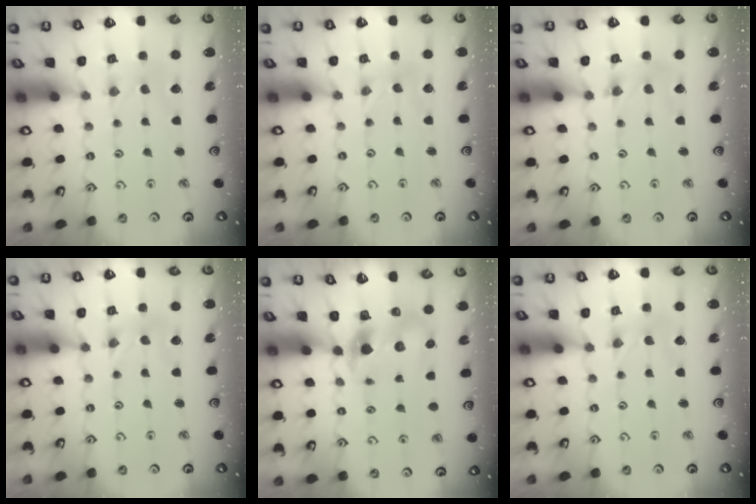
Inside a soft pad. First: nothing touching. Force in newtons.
{"total": 0.0}
{"total": 2.5, "press": 2.4, "slide": 0.3}
{"total": 0.9, "press": 0.9, "slide": 0.2}
{"total": 6.4, "press": 6.4, "slide": 0.5}
{"total": 0.0}